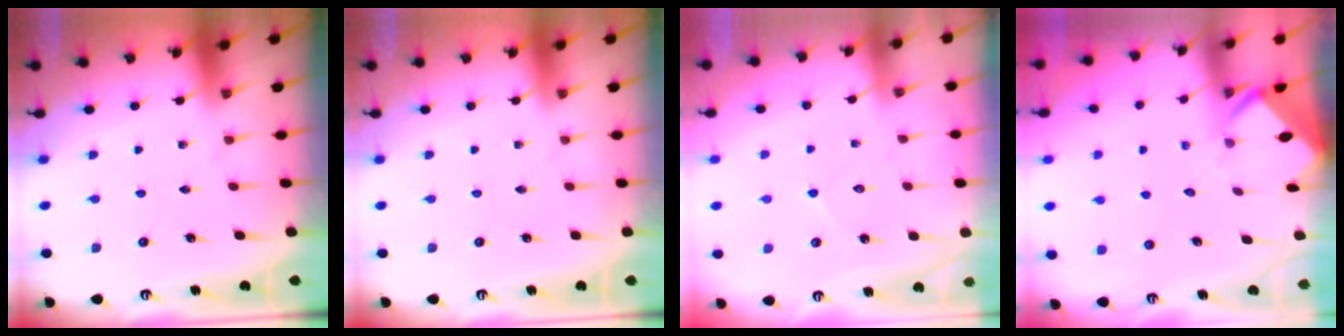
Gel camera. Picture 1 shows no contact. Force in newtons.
{"total": 0.0}
{"total": 3.9, "press": 3.9, "slide": 0.3}
{"total": 2.4, "press": 2.4, "slide": 0.1}